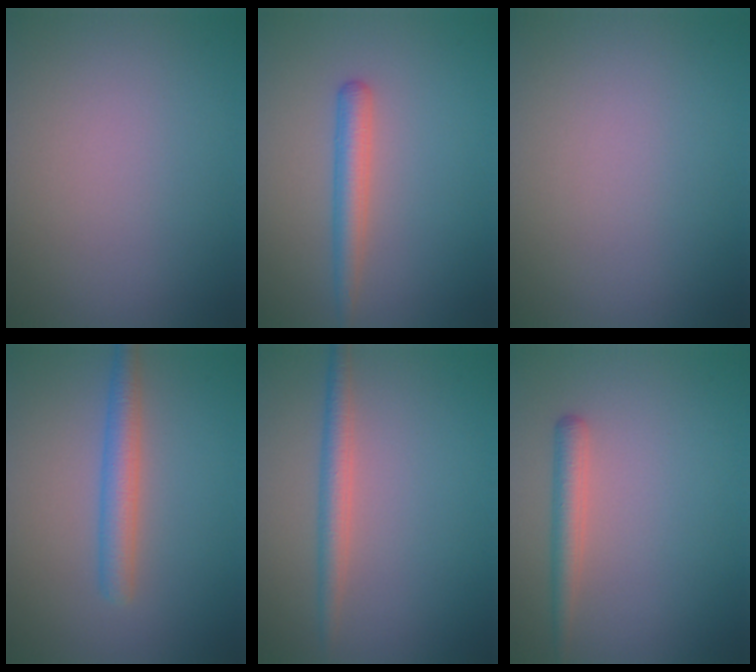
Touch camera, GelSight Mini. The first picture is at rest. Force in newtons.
{"total": 2.5, "press": 2.5, "slide": 0.1}
{"total": 0.0}
{"total": 2.9, "press": 2.9, "slide": 0.0}
{"total": 2.4, "press": 2.4, "slide": 0.1}
{"total": 2.2, "press": 2.2, "slide": 0.1}